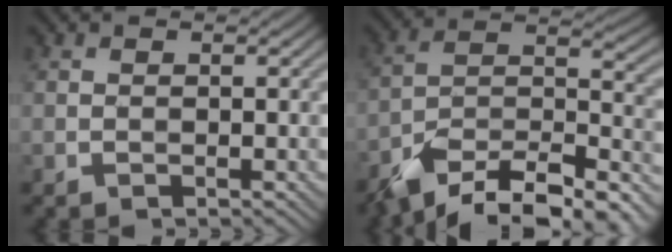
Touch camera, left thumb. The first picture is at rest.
{"total": 13.9, "force": [-10.5, 5.2, 7.4], "torque": [-0.147, -0.009, -0.182]}